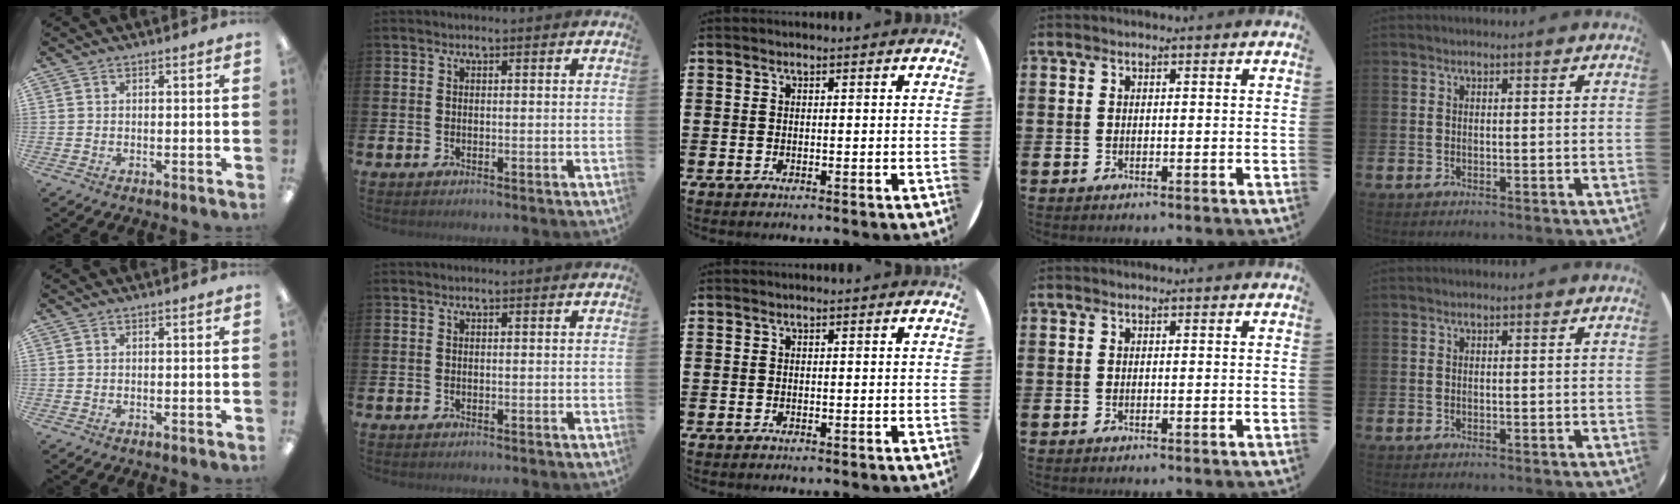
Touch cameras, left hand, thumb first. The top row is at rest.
{}